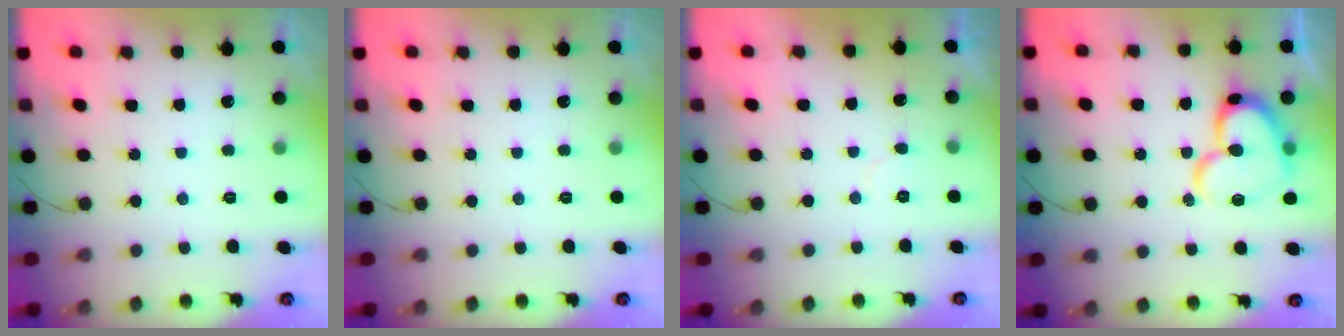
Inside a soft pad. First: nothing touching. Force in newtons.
{"total": 0.0}
{"total": 3.0, "press": 3.0, "slide": 0.2}
{"total": 16.3, "press": 16.3, "slide": 1.3}